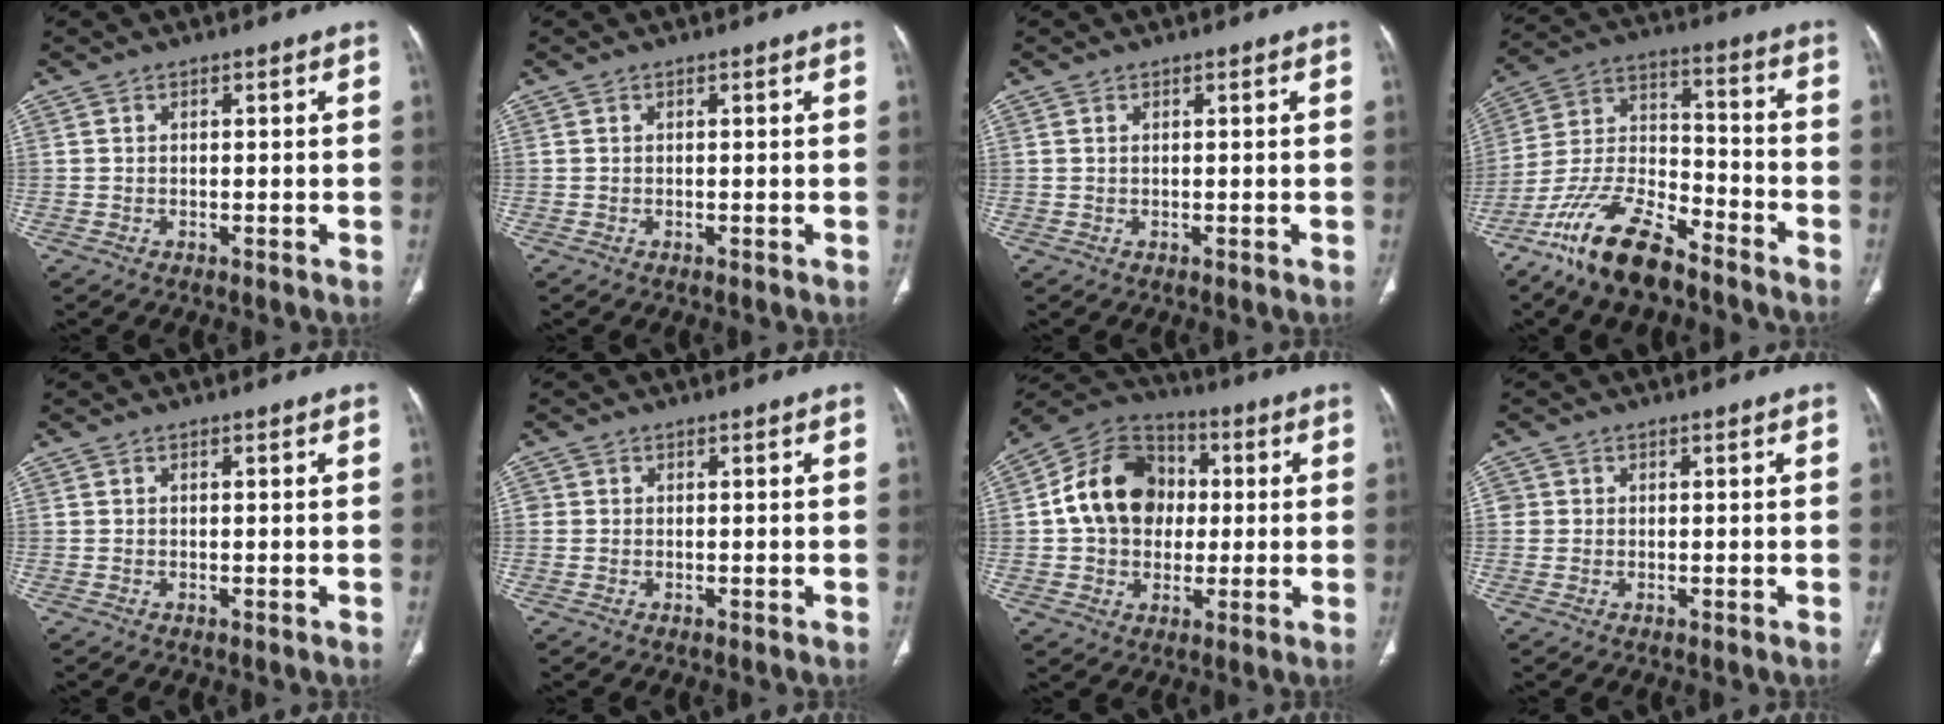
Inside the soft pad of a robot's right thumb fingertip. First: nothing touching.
{"total": 0.0}
{"total": 0.0}
{"total": 16.0, "force": [-11.7, 5.8, 9.2], "torque": [-0.169, 0.070, -0.220]}
{"total": 0.0}
{"total": 0.9, "force": [0.0, 0.9, 0.1], "torque": [0.005, 0.004, 0.000]}
{"total": 15.9, "force": [1.1, 12.7, 9.5], "torque": [-0.131, 0.024, 0.012]}
{"total": 1.6, "force": [0.1, 1.6, 0.2], "torque": [0.008, 0.005, 0.000]}